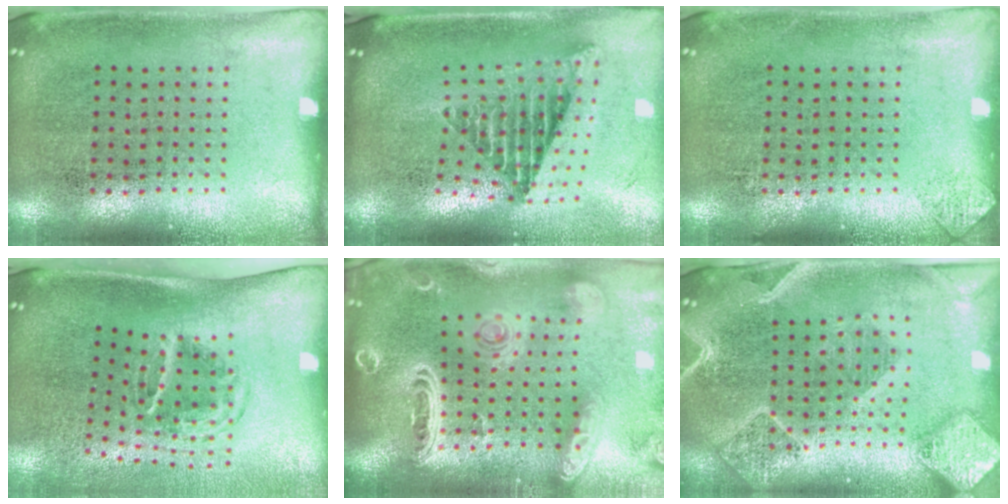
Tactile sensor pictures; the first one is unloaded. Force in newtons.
{"total": 2.5, "press": 1.6, "slide": 1.9}
{"total": 0.6, "press": 0.6, "slide": 0.2}
{"total": 1.9, "press": 1.2, "slide": 1.5}
{"total": 3.7, "press": 2.9, "slide": 2.2}
{"total": 2.8, "press": 2.4, "slide": 1.3}